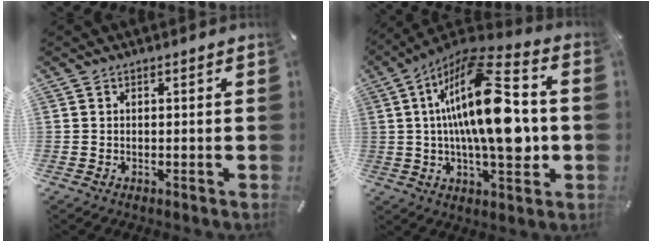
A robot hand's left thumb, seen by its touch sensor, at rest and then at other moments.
{"total": 23.6, "force": [1.6, 9.9, 21.4], "torque": [-0.381, -0.008, 0.018]}